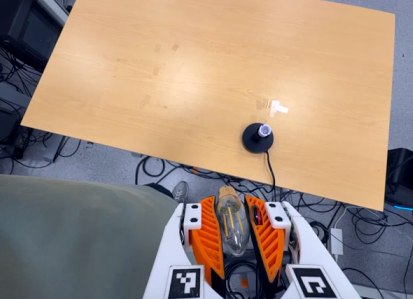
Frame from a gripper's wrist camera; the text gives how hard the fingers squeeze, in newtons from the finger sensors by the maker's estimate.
{"total": 22.1, "left": 23.6, "right": 20.7}